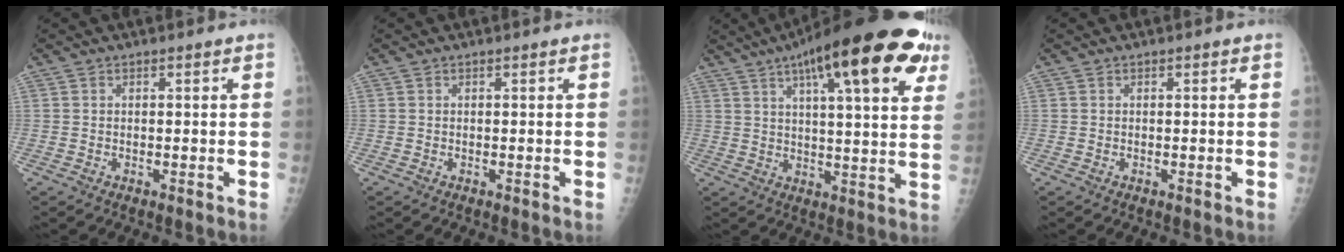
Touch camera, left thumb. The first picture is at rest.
{"total": 0.0}
{"total": 23.7, "force": [12.3, 5.9, 19.4], "torque": [-0.271, -0.008, 0.171]}
{"total": 0.0}